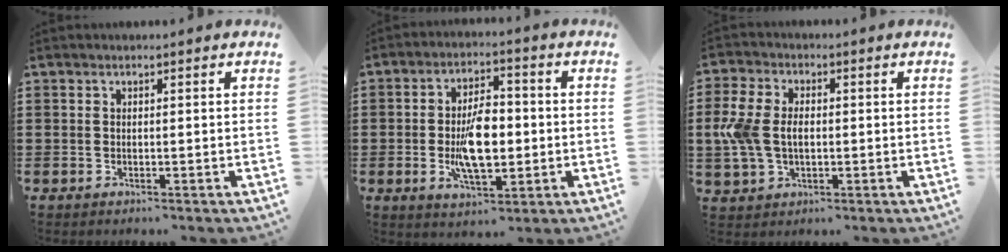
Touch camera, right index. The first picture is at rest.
{"total": 9.4, "force": [-1.2, 4.4, 8.2], "torque": [-0.151, -0.004, -0.028]}
{"total": 6.8, "force": [-0.3, 4.6, 5.0], "torque": [-0.142, 0.001, -0.018]}